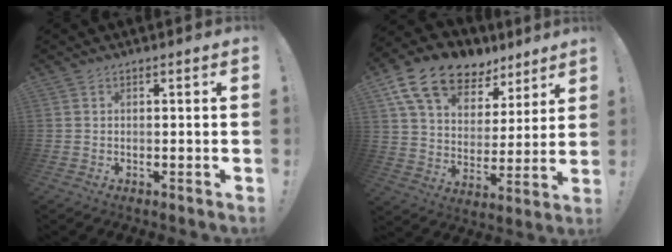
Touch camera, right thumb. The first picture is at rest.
{"total": 16.4, "force": [11.1, 9.4, 7.6], "torque": [-0.139, -0.065, 0.204]}